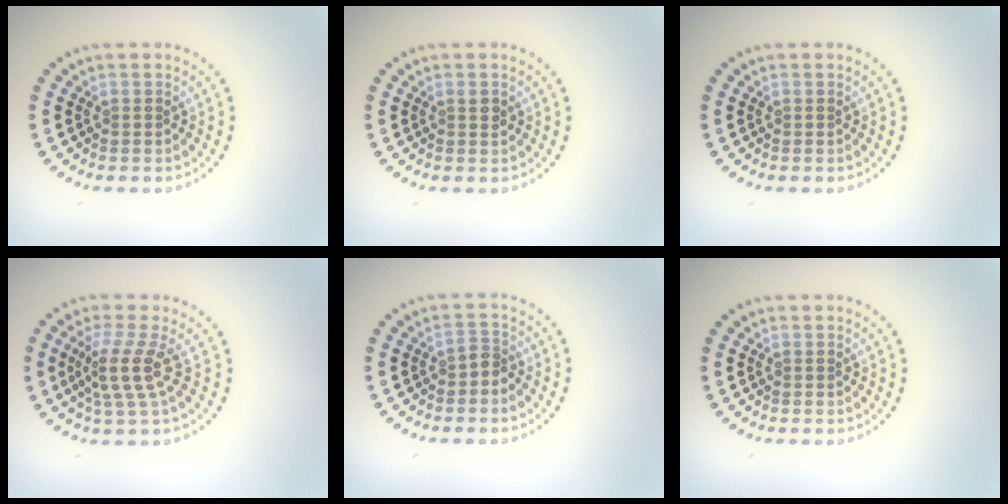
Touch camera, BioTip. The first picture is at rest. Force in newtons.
{"total": 0.8, "press": 0.8, "slide": 0.3}
{"total": 0.0}
{"total": 3.4, "press": 2.4, "slide": 2.3}
{"total": 1.3, "press": 1.0, "slide": 0.8}
{"total": 0.0}